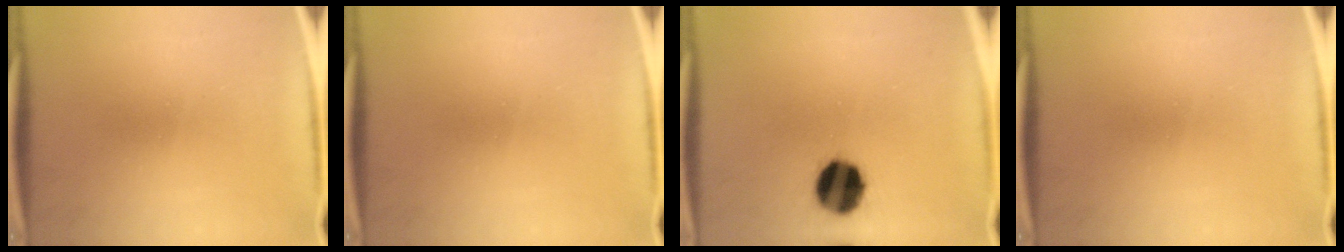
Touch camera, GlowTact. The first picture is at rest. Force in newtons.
{"total": 0.0}
{"total": 13.1}
{"total": 0.0}